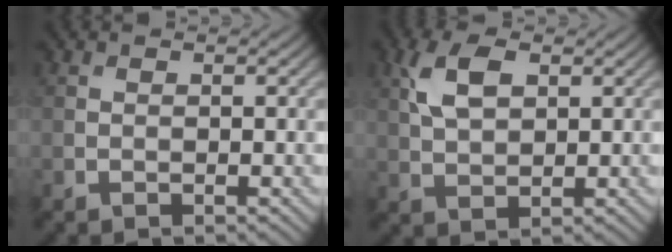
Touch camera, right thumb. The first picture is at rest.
{"total": 5.6, "force": [2.1, 3.0, 4.2], "torque": [-0.100, 0.005, 0.040]}